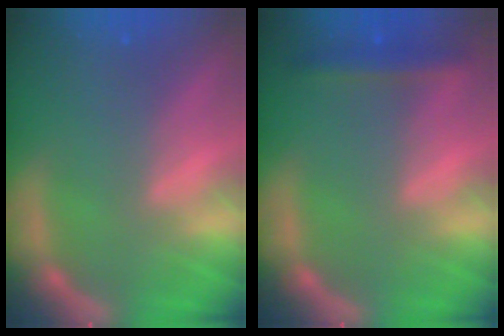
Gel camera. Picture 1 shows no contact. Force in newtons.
{"total": 2.4}